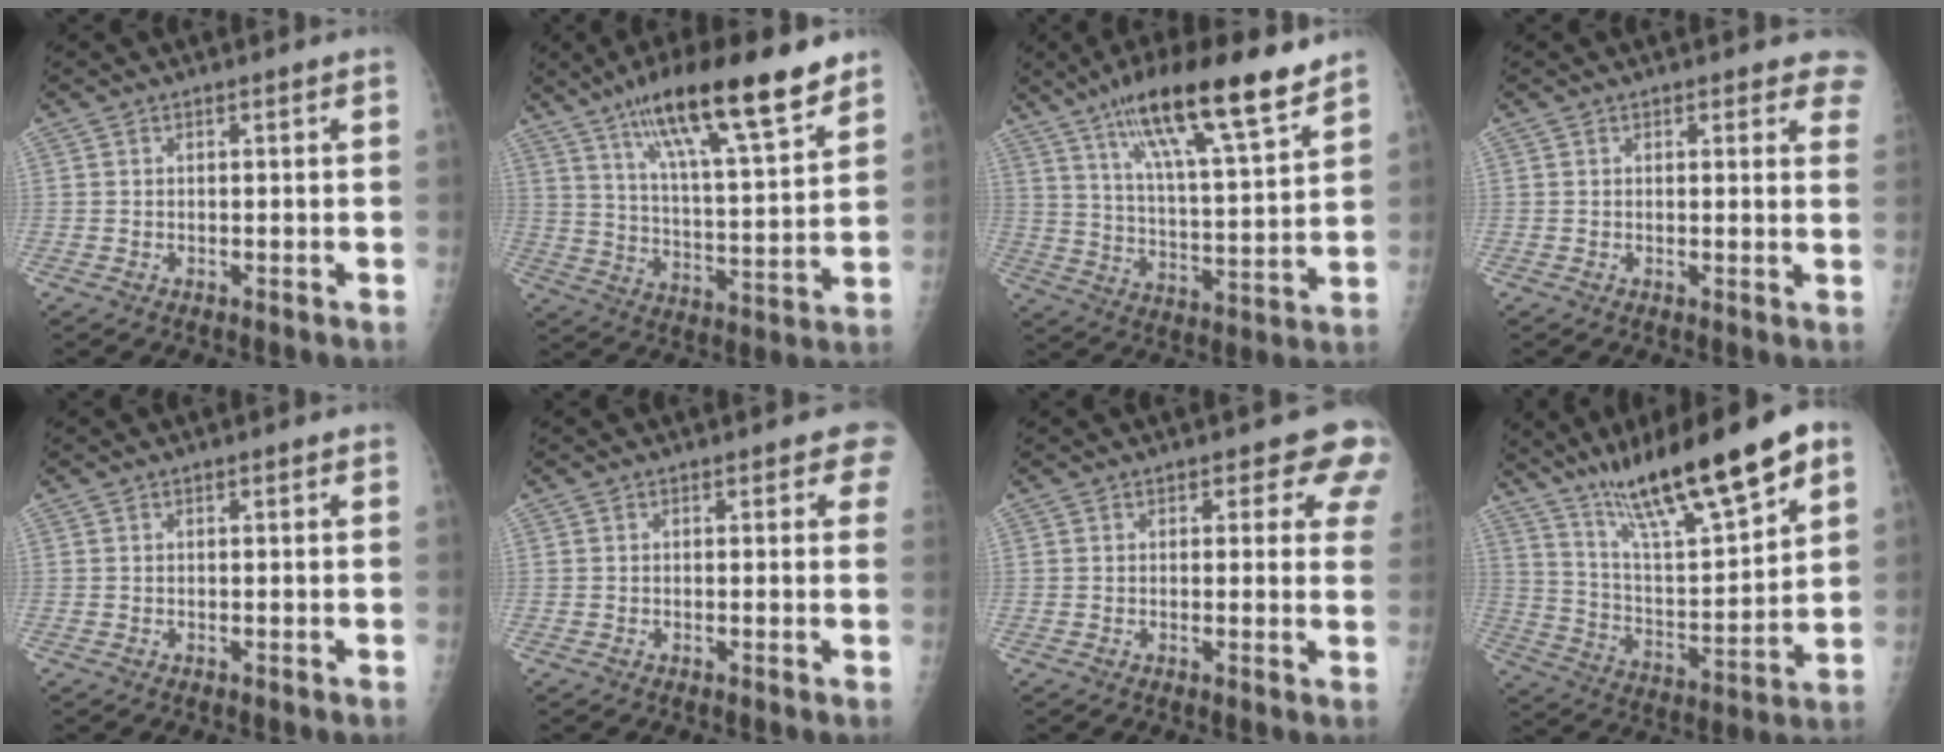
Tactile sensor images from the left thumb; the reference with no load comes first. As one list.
[{"total": 21.6, "force": [14.2, 4.6, 15.6], "torque": [-0.238, -0.049, 0.234]}, {"total": 20.3, "force": [13.5, 3.9, 14.6], "torque": [-0.227, -0.050, 0.226]}, {"total": 5.2, "force": [4.4, 2.1, 1.9], "torque": [0.017, -0.016, 0.031]}, {"total": 0.6, "force": [0.3, 0.3, 0.4], "torque": [-0.007, -0.001, 0.002]}, {"total": 2.7, "force": [1.6, 1.5, 1.6], "torque": [0.010, -0.004, 0.006]}, {"total": 7.3, "force": [5.2, 3.5, 3.8], "torque": [0.003, -0.022, 0.040]}, {"total": 23.6, "force": [15.0, 4.8, 17.6], "torque": [-0.275, -0.048, 0.259]}]